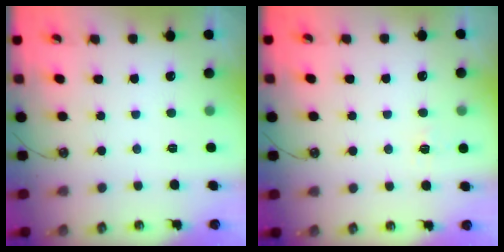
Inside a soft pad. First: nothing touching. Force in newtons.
{"total": 4.3, "press": 4.3, "slide": 0.6}